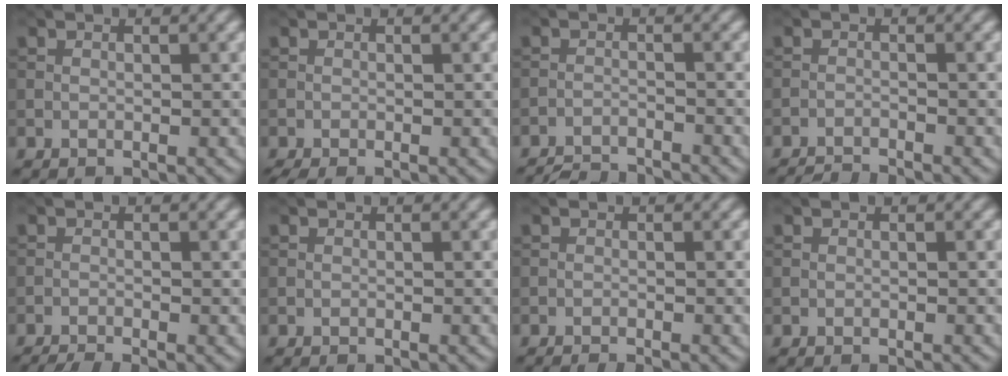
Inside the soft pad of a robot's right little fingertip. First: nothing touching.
{"total": 1.1, "force": [-0.7, 0.2, 0.8], "torque": [-0.017, -0.006, -0.014]}
{"total": 5.0, "force": [-4.8, 0.6, 1.1], "torque": [-0.024, -0.015, -0.082]}
{"total": 3.1, "force": [-2.9, 0.2, 0.9], "torque": [-0.017, -0.011, -0.057]}
{"total": 2.6, "force": [-2.1, 0.3, 1.4], "torque": [-0.029, -0.006, -0.044]}
{"total": 0.0}
{"total": 1.3, "force": [-1.0, 0.2, 0.8], "torque": [-0.006, -0.001, -0.018]}
{"total": 0.0}